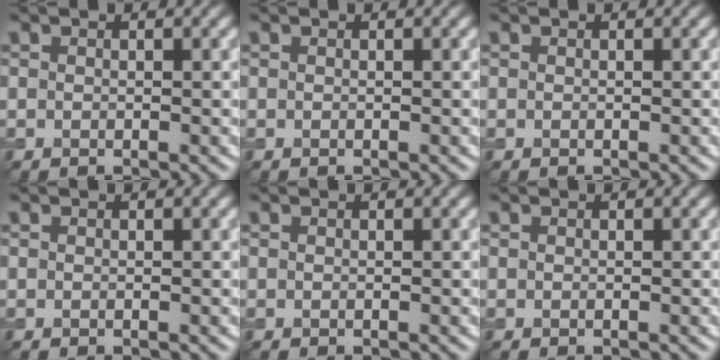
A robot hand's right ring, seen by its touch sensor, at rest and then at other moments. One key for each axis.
{"total": 0.0}
{"total": 0.0}
{"total": 0.0}
{"total": 0.0}
{"total": 0.0}